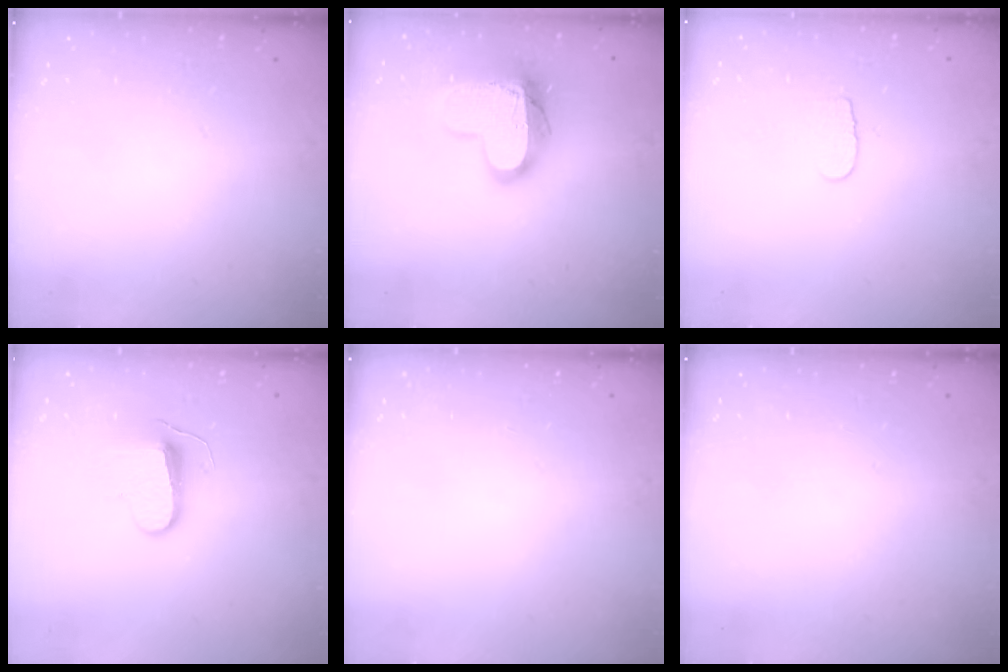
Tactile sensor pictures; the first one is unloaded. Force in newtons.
{"total": 15.7, "press": 15.7, "slide": 1.2}
{"total": 5.7, "press": 5.6, "slide": 0.5}
{"total": 9.0, "press": 9.0, "slide": 0.5}
{"total": 0.0}
{"total": 0.0}